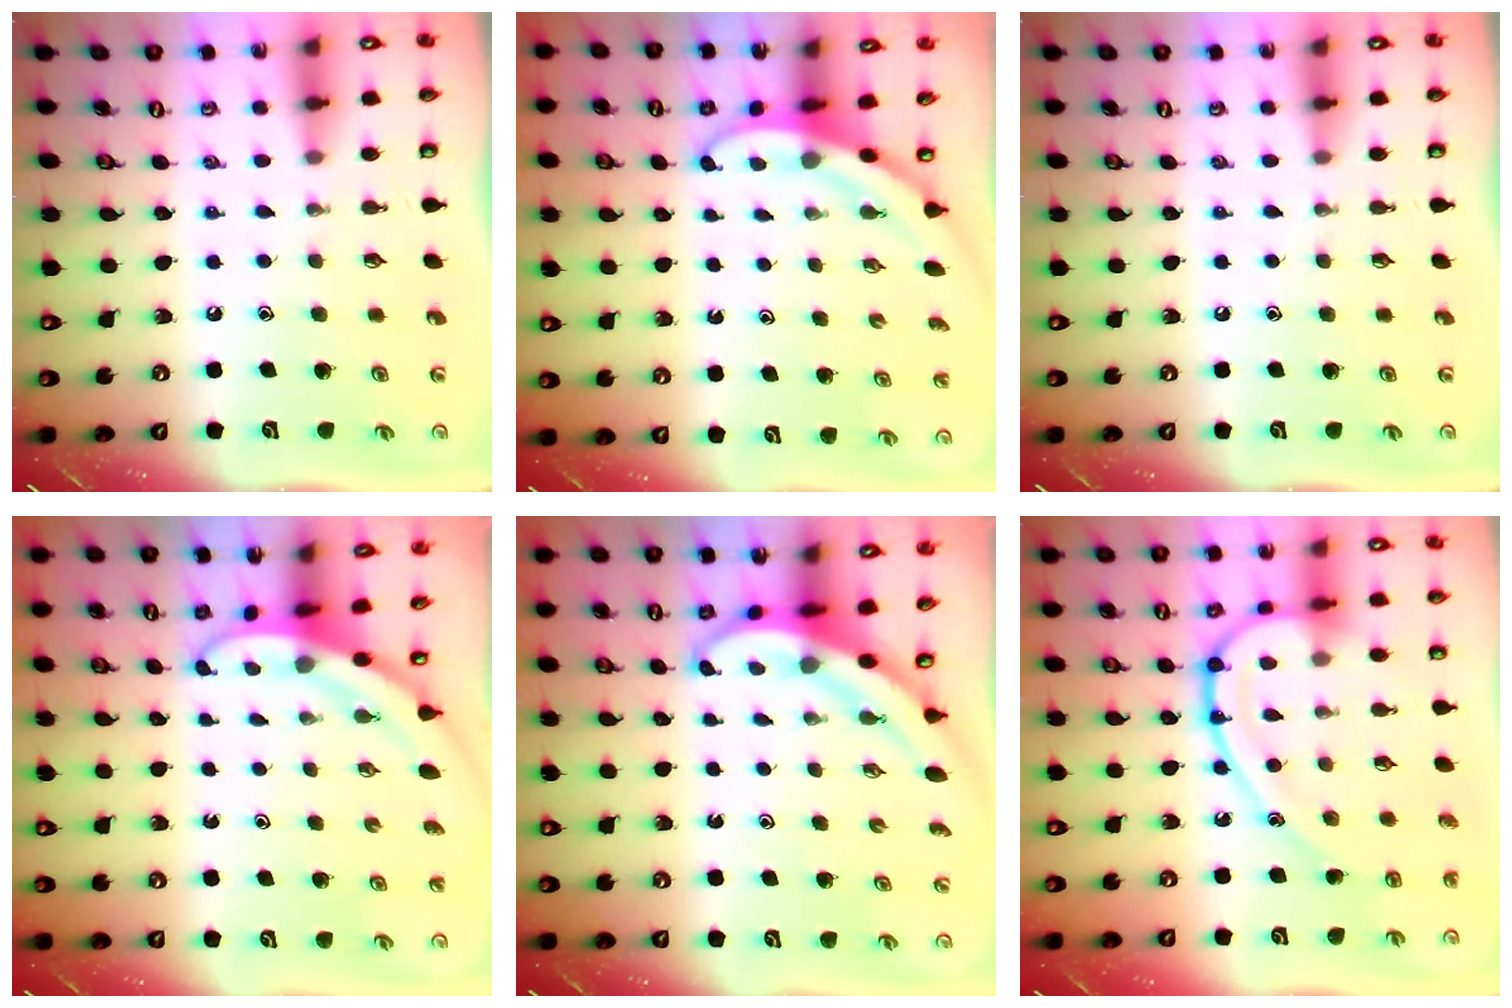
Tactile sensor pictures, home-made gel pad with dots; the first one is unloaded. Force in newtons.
{"total": 3.4, "press": 3.4, "slide": 0.1}
{"total": 0.0}
{"total": 3.2, "press": 3.2, "slide": 0.1}
{"total": 3.8, "press": 3.7, "slide": 0.2}
{"total": 16.3, "press": 16.3, "slide": 0.3}